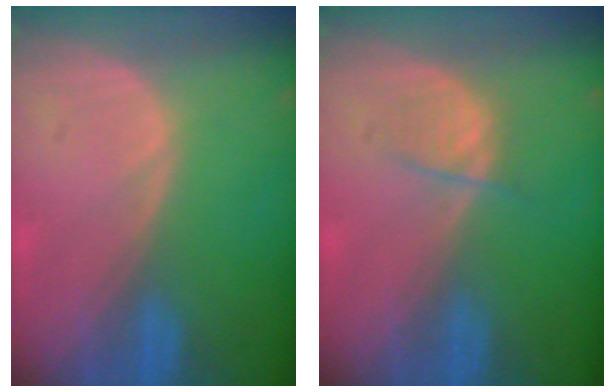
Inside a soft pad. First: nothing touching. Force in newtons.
{"total": 2.1, "press": 2.1, "slide": 0.3}